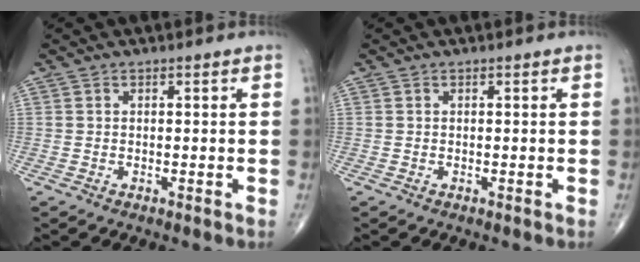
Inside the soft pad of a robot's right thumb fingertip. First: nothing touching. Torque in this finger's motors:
{"motor_torque": [-0.05, 0.05, -0.06, 0.06, 0.01]}